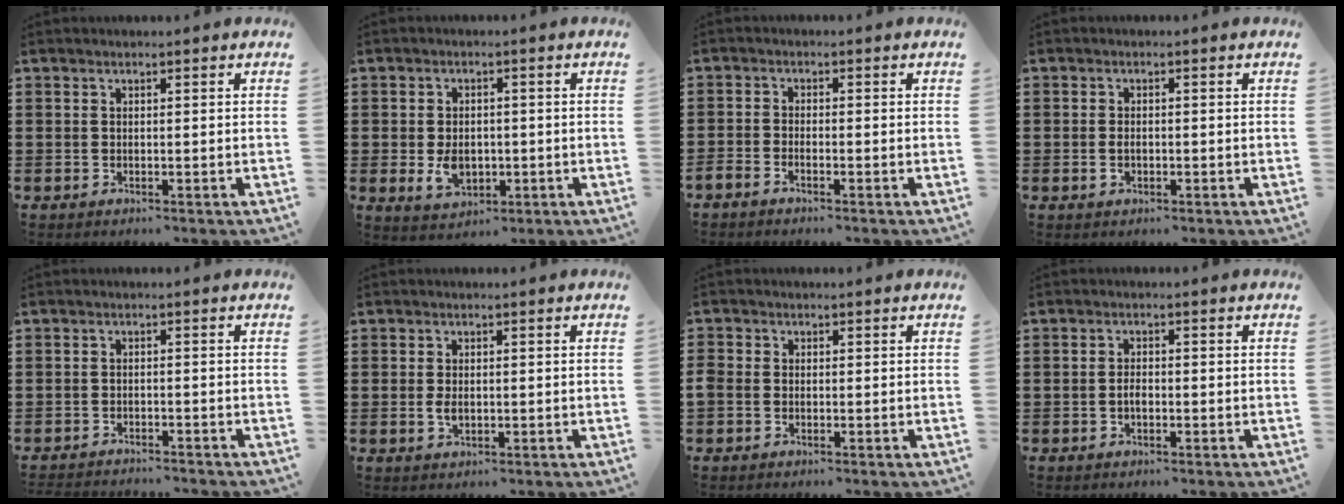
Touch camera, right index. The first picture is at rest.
{"total": 4.5, "force": [-0.8, 2.9, 3.3], "torque": [-0.063, -0.004, -0.016]}
{"total": 1.1, "force": [-1.0, 0.1, 0.2], "torque": [-0.006, 0.002, -0.020]}
{"total": 1.6, "force": [-0.4, 0.9, 1.2], "torque": [-0.024, 0.002, -0.008]}
{"total": 2.0, "force": [-2.0, 0.0, -0.1], "torque": [-0.005, -0.003, -0.044]}
{"total": 1.9, "force": [-0.2, 0.9, 1.6], "torque": [-0.033, -0.001, -0.003]}
{"total": 1.4, "force": [-0.6, 1.1, 0.6], "torque": [-0.020, 0.000, -0.016]}
{"total": 1.6, "force": [-0.5, 0.6, 1.5], "torque": [-0.030, -0.002, -0.009]}